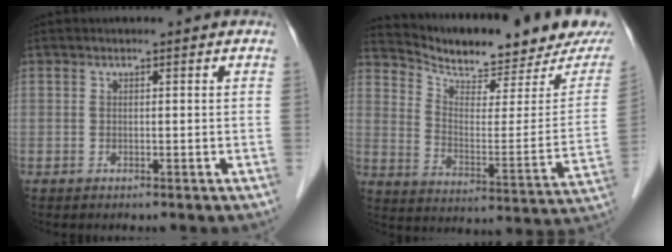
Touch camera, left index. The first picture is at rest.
{"total": 19.0, "force": [17.5, 2.7, 7.1], "torque": [-0.121, -0.051, 0.244]}